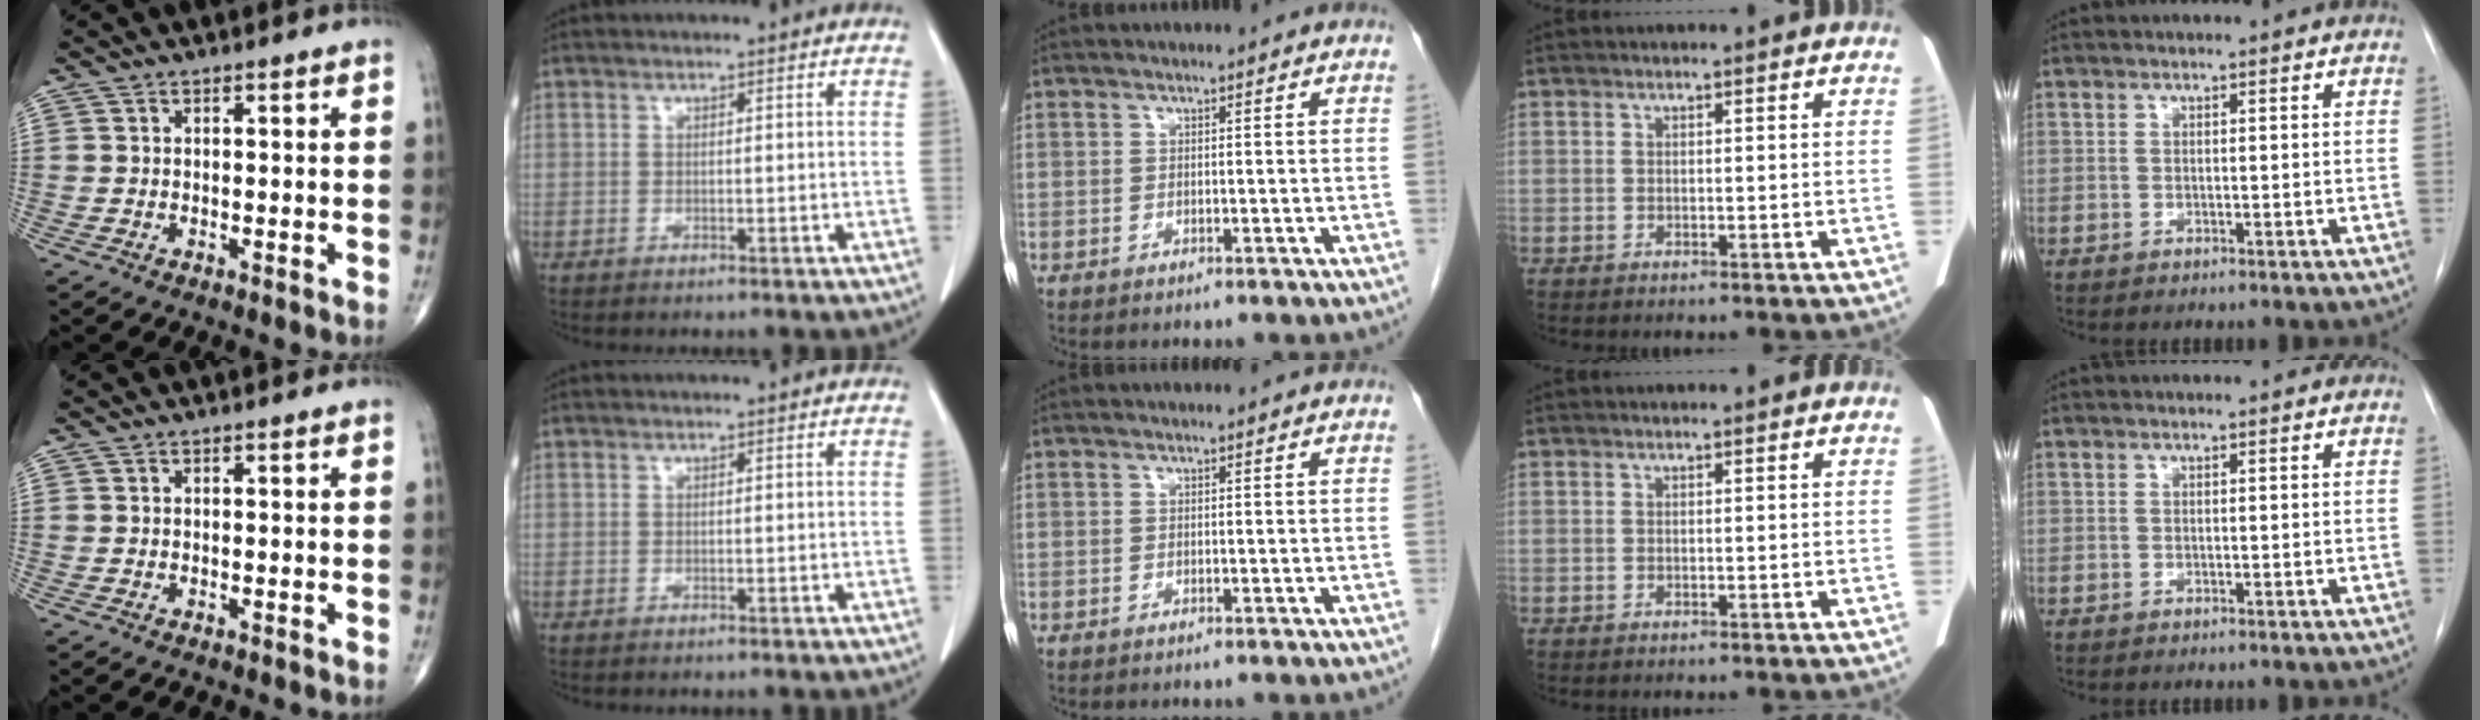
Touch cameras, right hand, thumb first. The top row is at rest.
{}